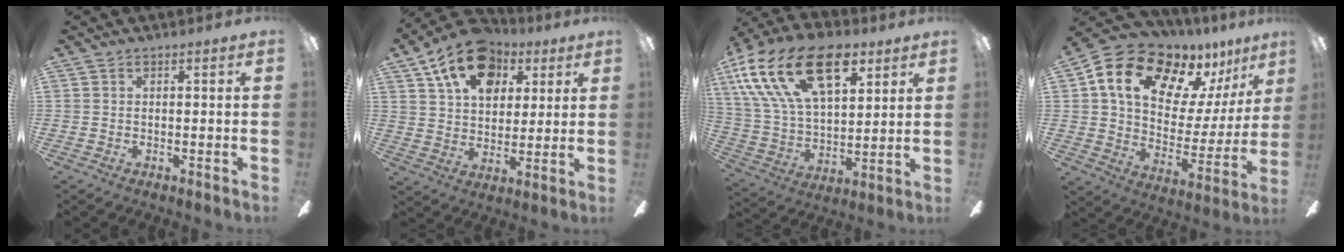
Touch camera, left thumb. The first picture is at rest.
{"total": 16.7, "force": [8.6, 10.9, 9.3], "torque": [-0.139, -0.028, 0.155]}
{"total": 25.9, "force": [12.7, 13.9, 17.9], "torque": [-0.344, -0.050, 0.221]}
{"total": 18.2, "force": [12.0, 10.4, 8.8], "torque": [-0.148, -0.075, 0.212]}